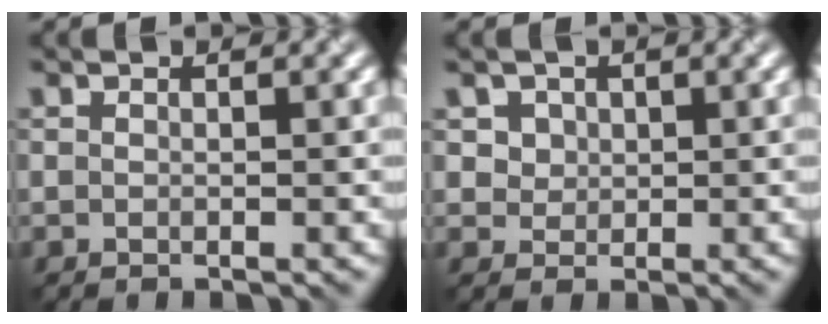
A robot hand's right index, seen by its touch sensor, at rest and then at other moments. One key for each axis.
{"total": 3.3, "fx": 1.7, "fy": 2.5, "fz": 1.3, "tx": -0.035, "ty": 0.004, "tz": 0.035}